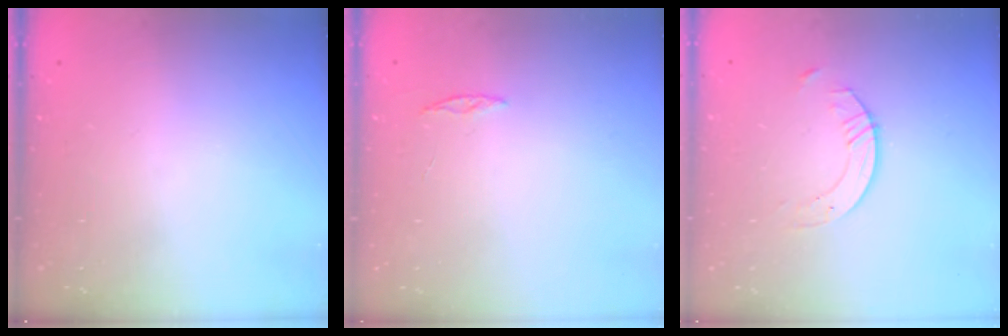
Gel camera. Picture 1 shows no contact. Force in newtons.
{"total": 2.0, "press": 2.0, "slide": 0.2}
{"total": 5.0, "press": 5.0, "slide": 0.5}